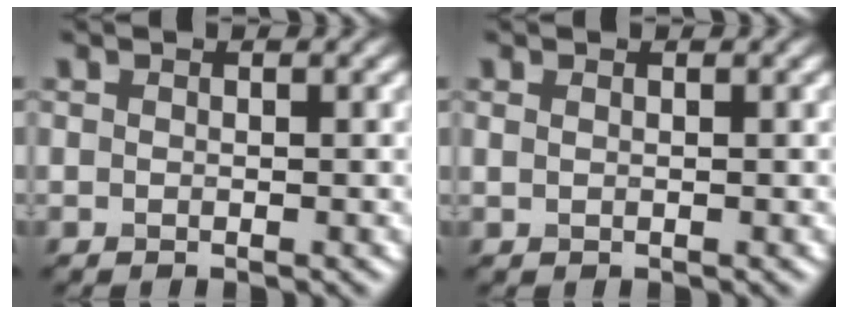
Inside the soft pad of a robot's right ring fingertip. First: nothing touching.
{"total": 0.6, "force": [0.4, 0.3, 0.4], "torque": [-0.009, -0.003, 0.004]}